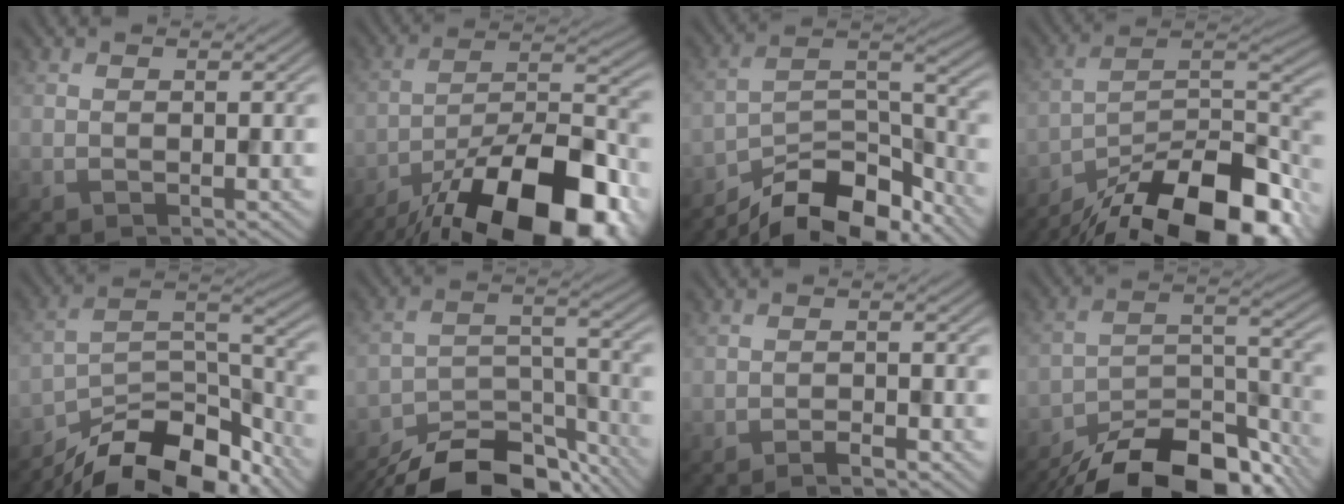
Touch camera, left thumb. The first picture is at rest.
{"total": 21.8, "force": [-15.8, 7.7, 13.0], "torque": [-0.165, -0.037, -0.240]}
{"total": 12.5, "force": [-10.4, 3.9, 5.9], "torque": [-0.093, 0.001, -0.185]}
{"total": 17.6, "force": [-13.4, 5.7, 9.9], "torque": [-0.188, -0.020, -0.214]}
{"total": 14.2, "force": [-11.5, 4.7, 6.9], "torque": [-0.125, -0.003, -0.198]}
{"total": 13.1, "force": [-11.2, 4.5, 5.2], "torque": [-0.083, -0.013, -0.175]}
{"total": 1.5, "force": [-1.3, 0.2, 0.8], "torque": [-0.012, 0.002, -0.025]}
{"total": 16.7, "force": [-13.8, 5.7, 7.4], "torque": [-0.138, -0.019, -0.205]}